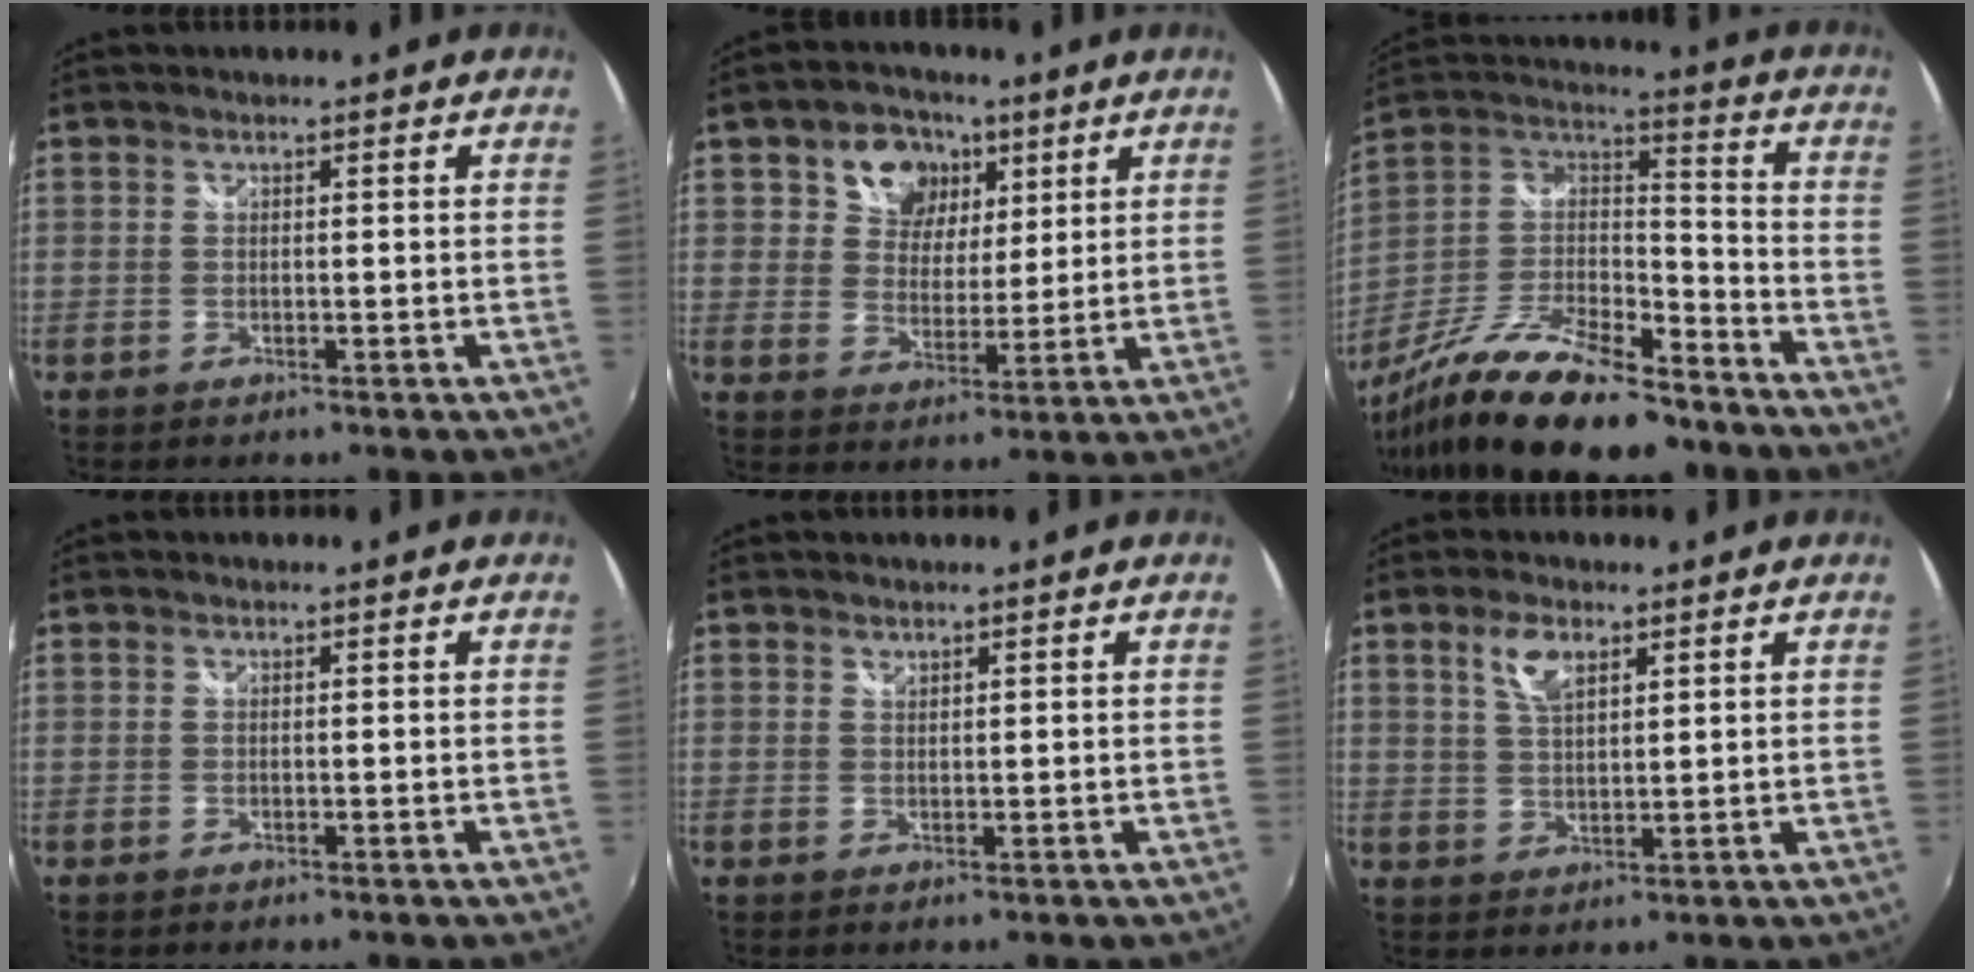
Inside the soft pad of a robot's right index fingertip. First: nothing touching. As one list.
[{"total": 10.2, "force": [4.7, 7.9, 4.3], "torque": [-0.084, 0.015, 0.081]}, {"total": 22.7, "force": [-16.6, 6.8, 14.0], "torque": [-0.282, -0.018, -0.285]}, {"total": 0.0}, {"total": 0.7, "force": [0.7, 0.2, 0.1], "torque": [-0.001, 0.001, 0.013]}, {"total": 5.1, "force": [2.8, 2.2, 3.7], "torque": [-0.069, 0.006, 0.053]}]